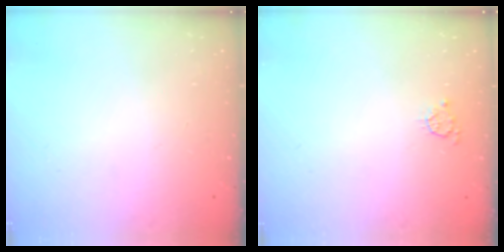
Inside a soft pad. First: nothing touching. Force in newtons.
{"total": 3.6, "press": 3.5, "slide": 0.4}